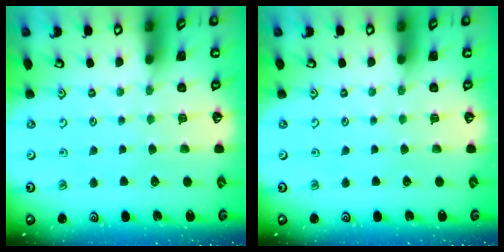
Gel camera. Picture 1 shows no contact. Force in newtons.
{"total": 0.0}